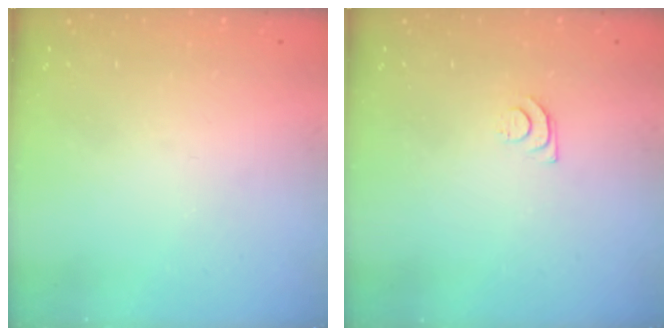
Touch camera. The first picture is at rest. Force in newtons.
{"total": 4.1, "press": 4.1, "slide": 0.5}